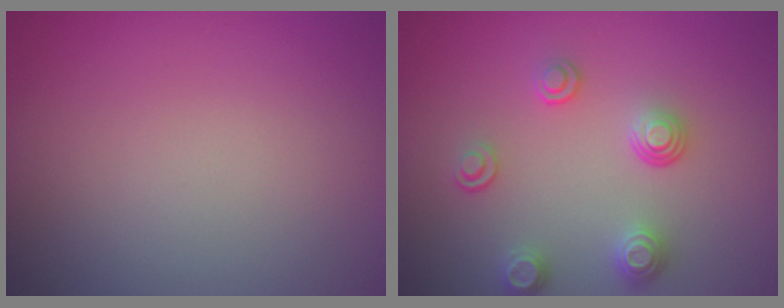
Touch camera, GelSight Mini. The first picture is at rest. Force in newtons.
{"total": 2.9, "press": 2.6, "slide": 1.4}